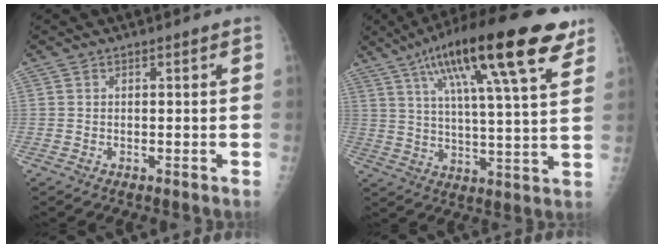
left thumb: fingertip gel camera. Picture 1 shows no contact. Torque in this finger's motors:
{"motor_torque": [0.59, 0.63, 1.71, -1.07, 0.51]}